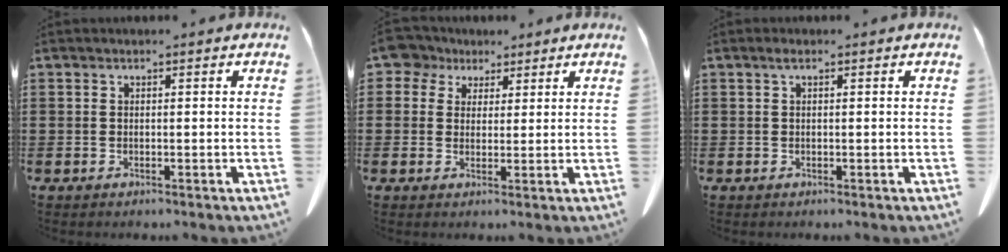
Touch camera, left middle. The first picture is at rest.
{"total": 5.1, "force": [3.2, 3.7, 1.4], "torque": [-0.044, 0.005, 0.057]}
{"total": 0.7, "force": [0.2, 0.1, 0.7], "torque": [-0.015, 0.002, 0.004]}